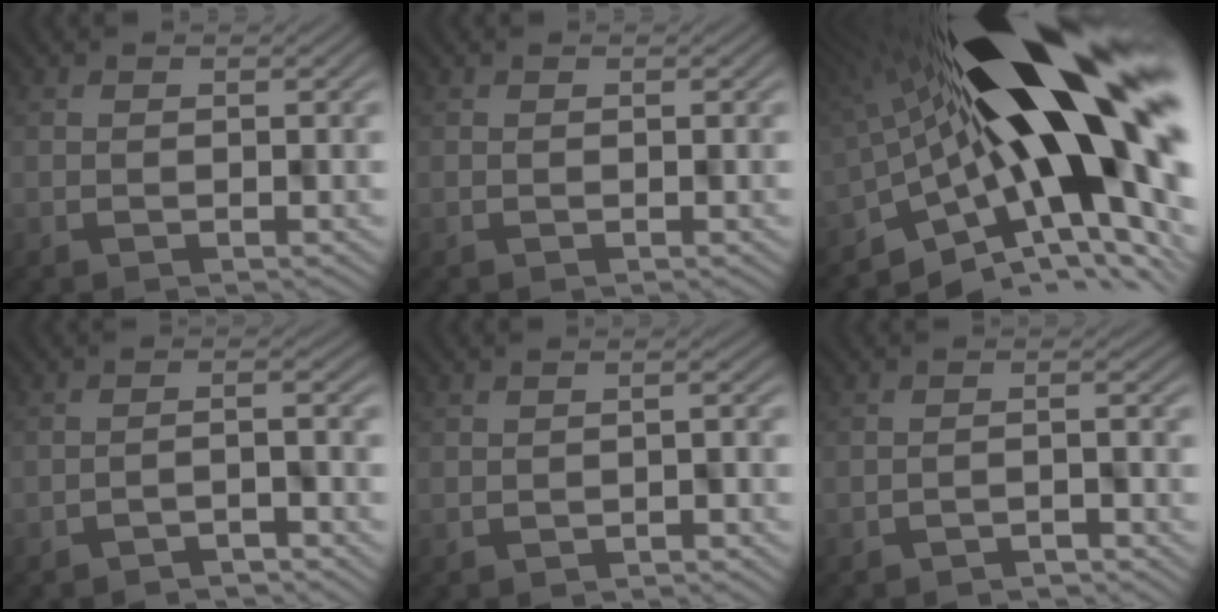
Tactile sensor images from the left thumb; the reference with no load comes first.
{"total": 0.0}
{"total": 20.7, "force": [1.8, 7.0, 19.4], "torque": [-0.295, -0.006, 0.012]}
{"total": 2.9, "force": [-2.6, 0.3, 1.2], "torque": [-0.013, 0.008, -0.044]}
{"total": 1.3, "force": [-1.1, 0.2, 0.7], "torque": [-0.008, 0.004, -0.013]}
{"total": 1.9, "force": [-1.8, 0.1, 0.6], "torque": [-0.008, 0.006, -0.030]}